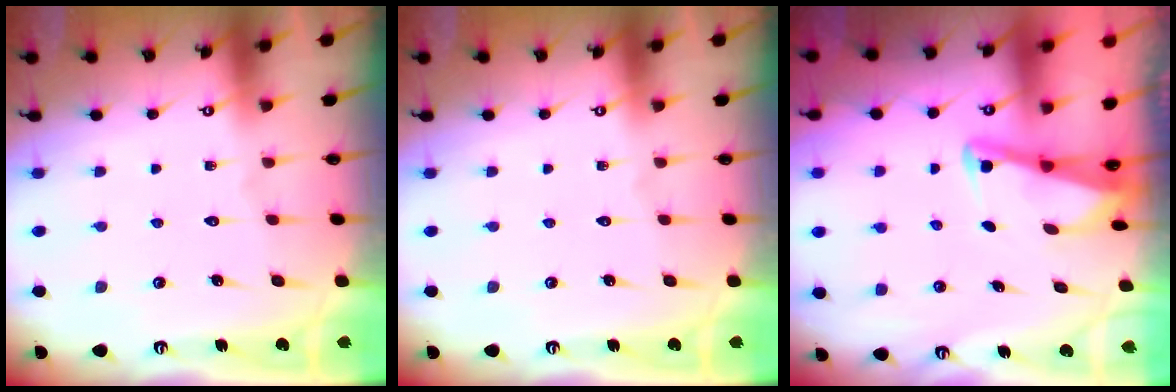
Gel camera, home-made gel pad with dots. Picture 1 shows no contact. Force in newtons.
{"total": 0.0}
{"total": 3.0, "press": 3.0, "slide": 0.3}